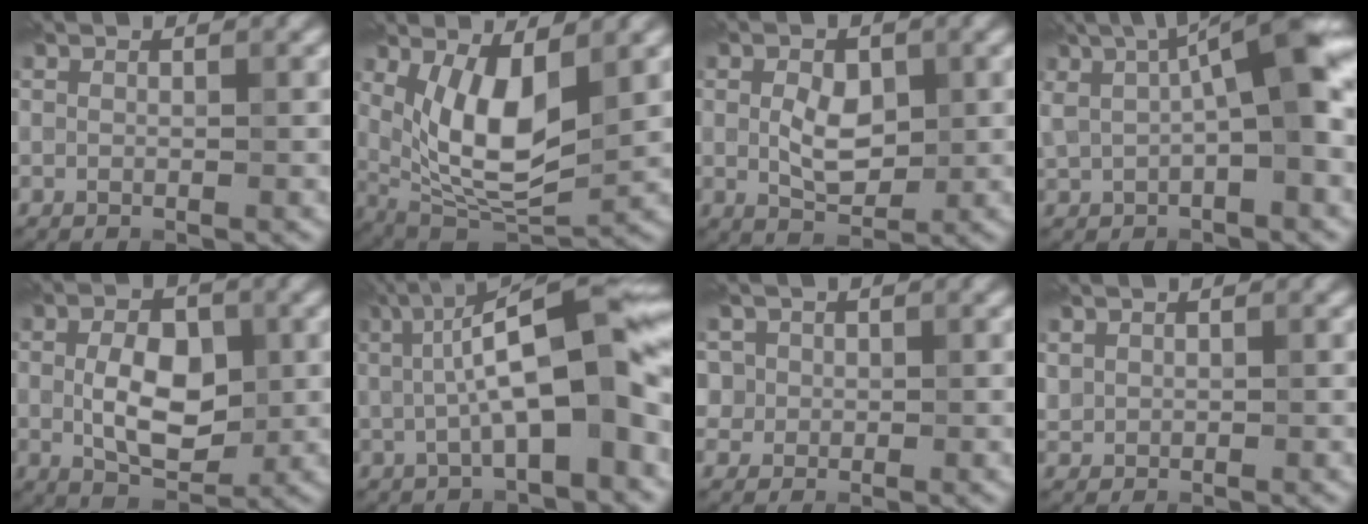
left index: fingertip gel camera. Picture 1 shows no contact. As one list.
[{"total": 8.0, "force": [1.8, 3.4, 7.0], "torque": [-0.138, -0.014, 0.035]}, {"total": 3.5, "force": [0.3, 2.2, 2.7], "torque": [-0.052, -0.001, 0.006]}, {"total": 8.9, "force": [1.7, 2.4, 8.4], "torque": [-0.138, 0.020, 0.022]}, {"total": 6.2, "force": [0.0, 3.7, 4.9], "torque": [-0.089, -0.003, 0.001]}, {"total": 12.2, "force": [1.0, 3.2, 11.7], "torque": [-0.166, 0.026, 0.008]}, {"total": 3.6, "force": [1.2, 3.3, 0.8], "torque": [-0.008, 0.016, 0.015]}, {"total": 0.9, "force": [0.6, 0.7, -0.1], "torque": [0.000, -0.001, 0.014]}]